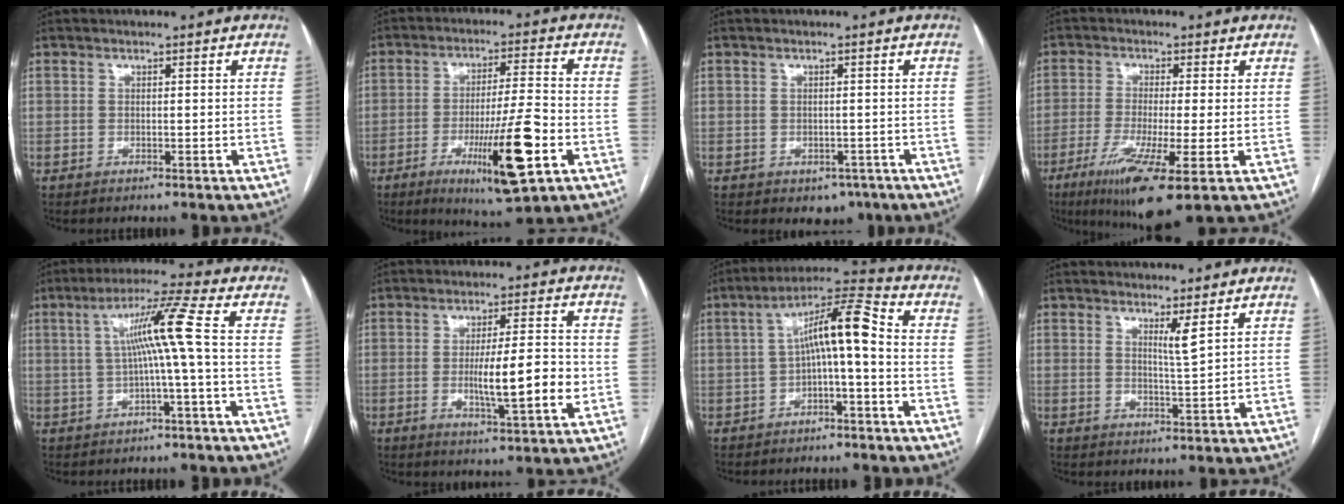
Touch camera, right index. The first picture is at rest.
{"total": 13.9, "force": [-5.2, 1.4, 12.8], "torque": [-0.215, -0.018, -0.078]}
{"total": 3.3, "force": [-1.7, 2.5, 1.3], "torque": [-0.003, 0.004, -0.011]}
{"total": 11.5, "force": [-5.2, 0.4, 10.2], "torque": [-0.186, -0.039, -0.087]}
{"total": 8.1, "force": [0.1, -1.6, 7.9], "torque": [-0.137, 0.018, 0.008]}
{"total": 9.9, "force": [-1.7, 0.9, 9.7], "torque": [-0.156, -0.006, -0.027]}
{"total": 9.2, "force": [-0.5, 1.2, 9.1], "torque": [-0.152, 0.039, -0.012]}
{"total": 2.7, "force": [1.6, -0.5, 2.0], "torque": [-0.037, -0.017, 0.032]}